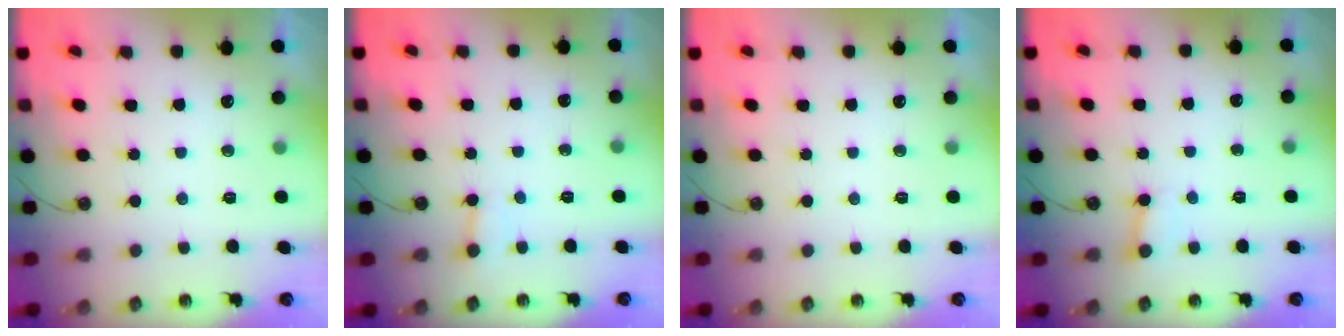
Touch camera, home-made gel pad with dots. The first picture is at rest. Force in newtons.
{"total": 2.1, "press": 2.1, "slide": 0.1}
{"total": 0.0}
{"total": 2.5, "press": 2.4, "slide": 0.4}